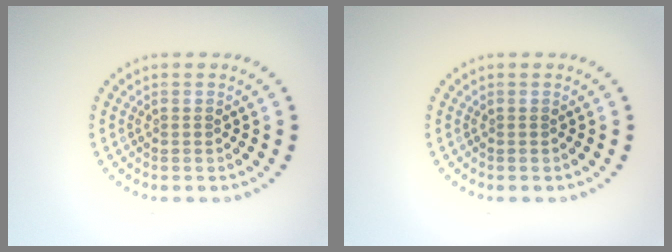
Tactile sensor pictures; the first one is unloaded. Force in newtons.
{"total": 0.0}